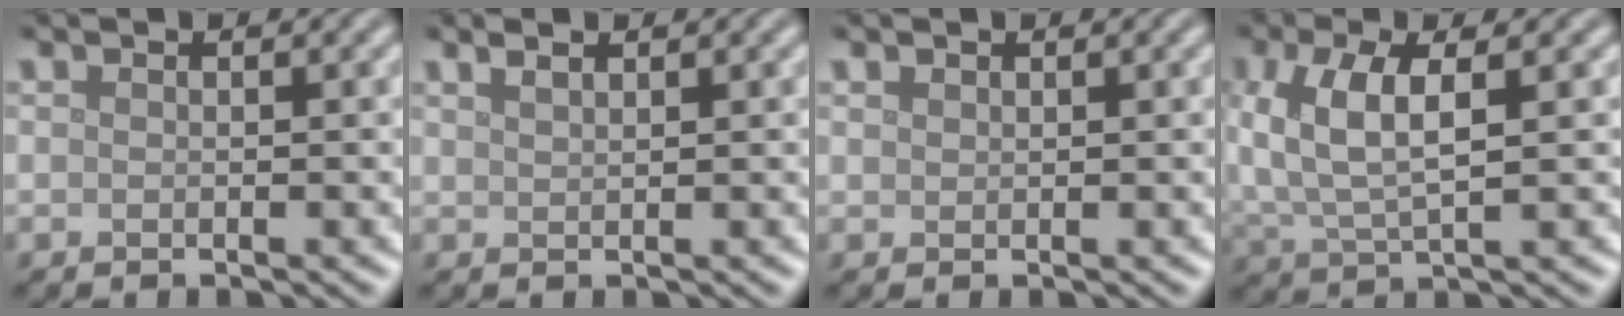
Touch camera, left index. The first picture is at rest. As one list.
[{"total": 1.3, "force": [1.1, 0.4, 0.7], "torque": [-0.008, 0.002, 0.014]}, {"total": 0.6, "force": [0.5, 0.4, 0.0], "torque": [-0.001, 0.001, 0.011]}, {"total": 5.8, "force": [1.4, 2.6, 5.0], "torque": [-0.117, 0.008, 0.025]}]